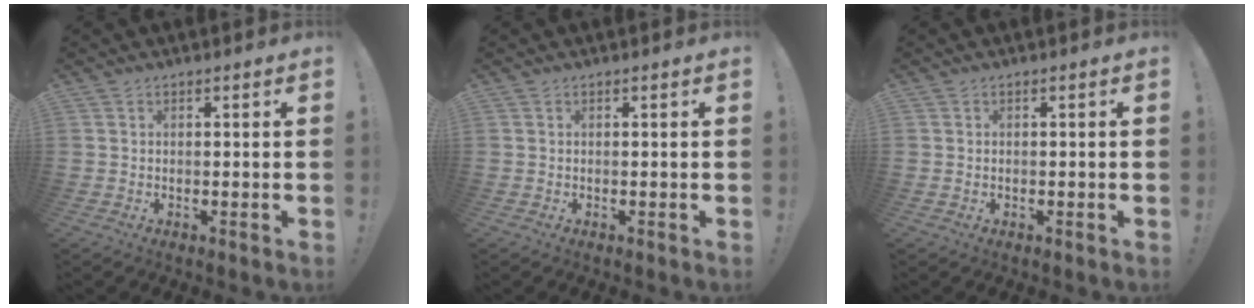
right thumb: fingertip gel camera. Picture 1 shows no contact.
{"total": 0.0}
{"total": 0.0}